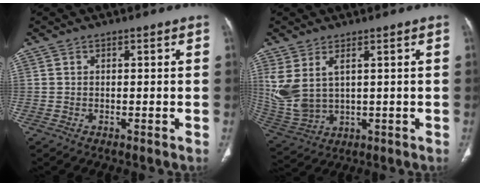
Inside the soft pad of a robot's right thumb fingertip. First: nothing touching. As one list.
[{"total": 9.6, "force": [3.0, 5.1, 7.5], "torque": [-0.176, -0.010, 0.082]}]